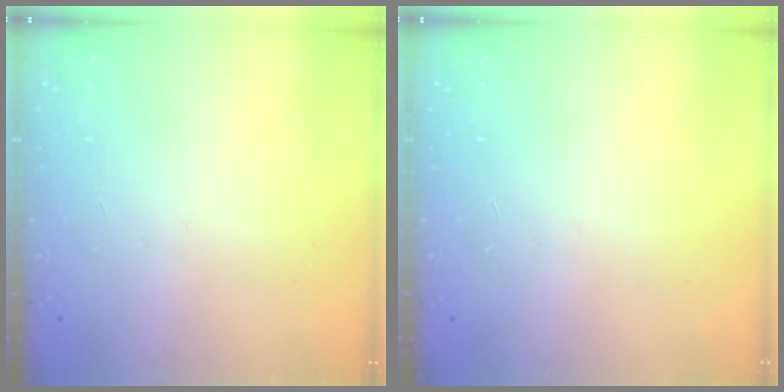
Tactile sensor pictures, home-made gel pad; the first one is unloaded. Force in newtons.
{"total": 0.0}